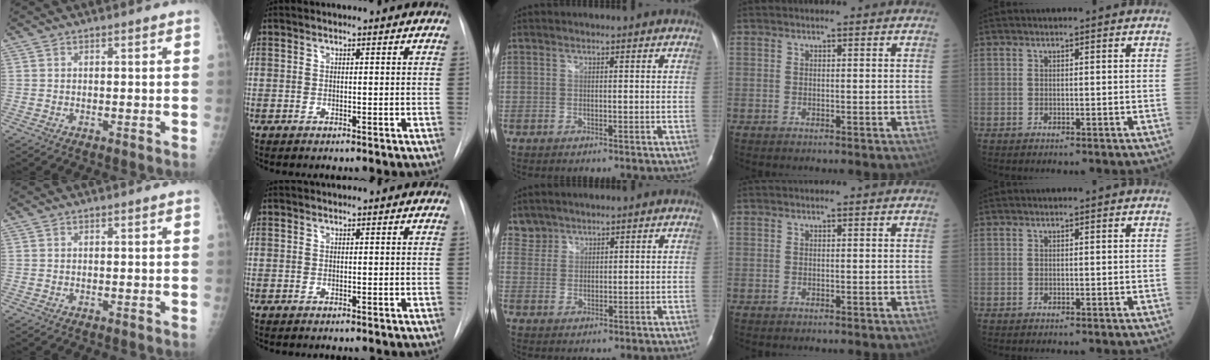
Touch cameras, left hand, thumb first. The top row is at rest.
{"middle": {"total": 3.0, "force": [2.4, 1.5, -0.7], "torque": [0.022, 0.008, 0.047]}}